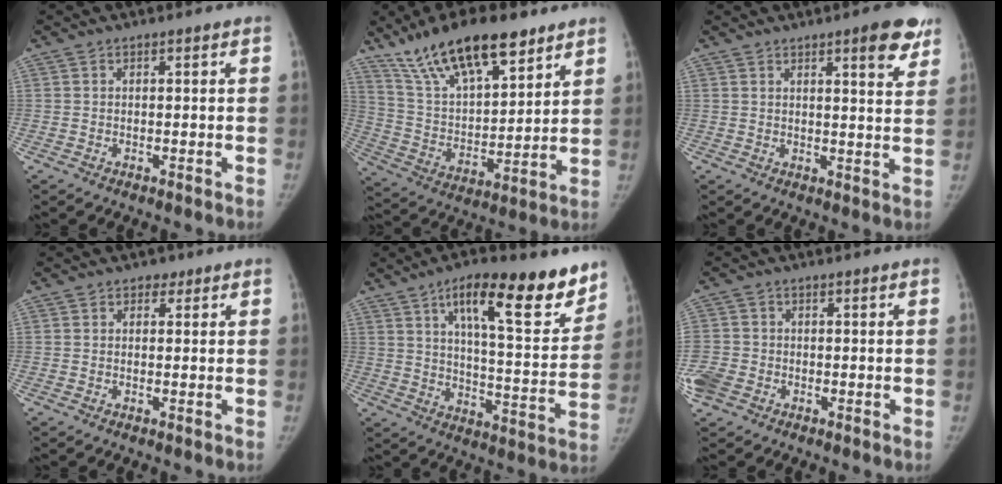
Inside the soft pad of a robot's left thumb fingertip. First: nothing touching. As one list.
[{"total": 20.8, "force": [14.3, 7.6, 13.0], "torque": [-0.194, -0.052, 0.259]}, {"total": 7.6, "force": [4.6, 1.8, 5.7], "torque": [-0.054, -0.022, 0.056]}, {"total": 1.4, "force": [0.7, 1.1, 0.4], "torque": [0.008, -0.001, 0.002]}, {"total": 20.8, "force": [12.6, 6.4, 15.3], "torque": [-0.179, -0.056, 0.189]}, {"total": 7.5, "force": [-2.8, 6.1, 3.2], "torque": [-0.095, 0.010, -0.051]}]